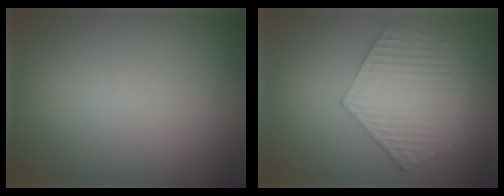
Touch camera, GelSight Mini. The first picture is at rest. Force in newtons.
{"total": 6.4, "press": 4.9, "slide": 4.1}